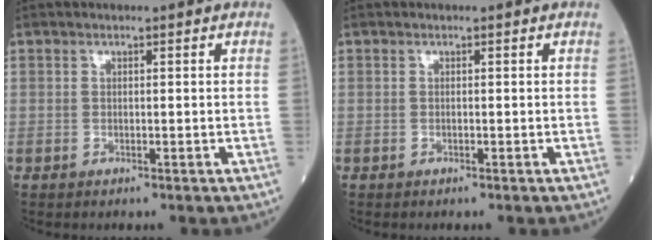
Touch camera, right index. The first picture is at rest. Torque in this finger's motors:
{"motor_torque": [0.01, 0.01, 0.00, -0.01]}